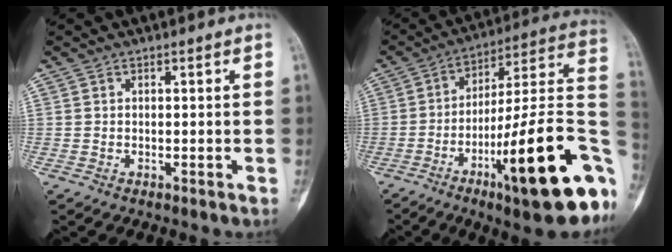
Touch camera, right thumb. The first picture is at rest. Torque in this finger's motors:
{"motor_torque": [3.17, 1.62, 1.79, -0.98, 0.55]}